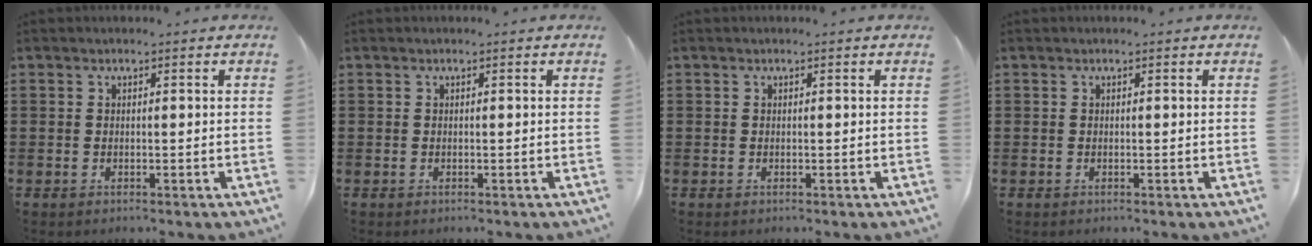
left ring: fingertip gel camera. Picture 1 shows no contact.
{"total": 0.0}
{"total": 0.0}
{"total": 0.0}